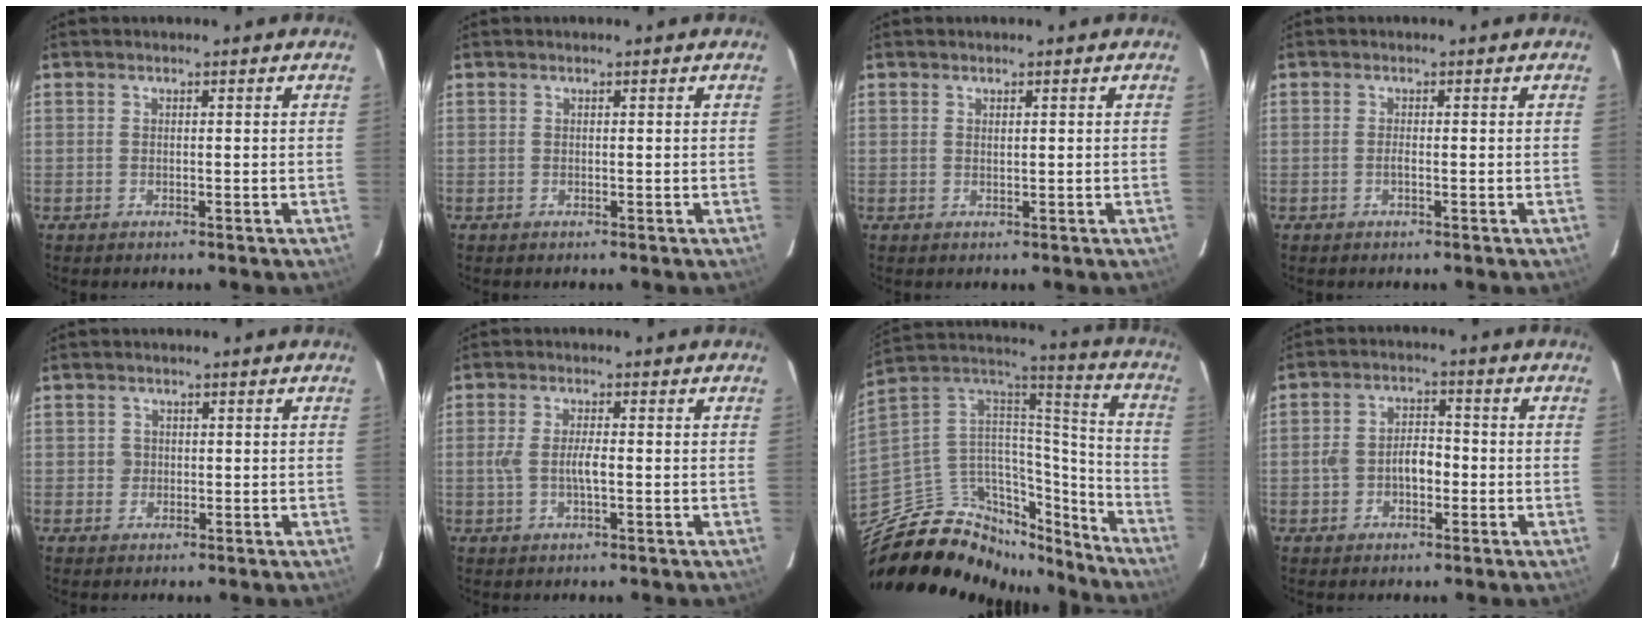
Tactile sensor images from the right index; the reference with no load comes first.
{"total": 0.0}
{"total": 0.6, "force": [0.3, 0.1, 0.5], "torque": [-0.009, 0.003, 0.007]}
{"total": 0.6, "force": [-0.3, 0.1, 0.5], "torque": [-0.009, 0.000, -0.006]}
{"total": 1.7, "force": [-0.1, 1.7, 0.0], "torque": [0.006, 0.003, -0.001]}
{"total": 4.0, "force": [-0.6, 1.1, 3.8], "torque": [-0.075, 0.000, -0.010]}
{"total": 26.7, "force": [-20.9, 12.6, 10.7], "torque": [-0.206, 0.054, -0.324]}
{"total": 5.6, "force": [-1.5, 3.8, 3.8], "torque": [-0.071, 0.015, -0.022]}